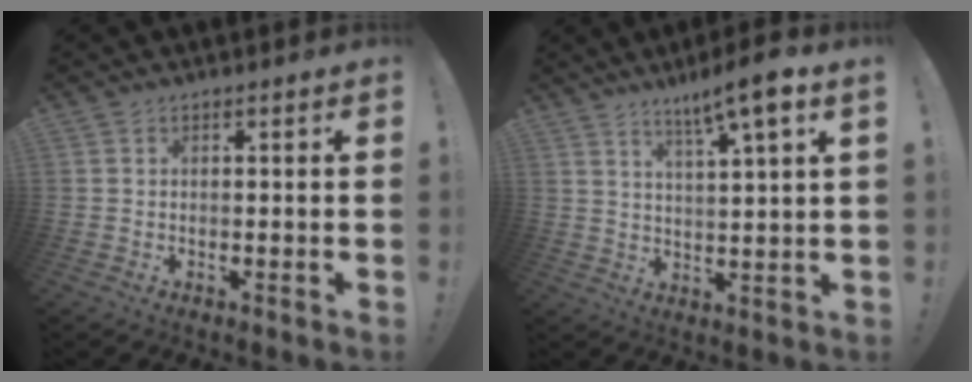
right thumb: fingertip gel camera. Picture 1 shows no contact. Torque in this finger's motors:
{"motor_torque": [-0.11, 0.09, 0.56, 0.44, 0.19]}